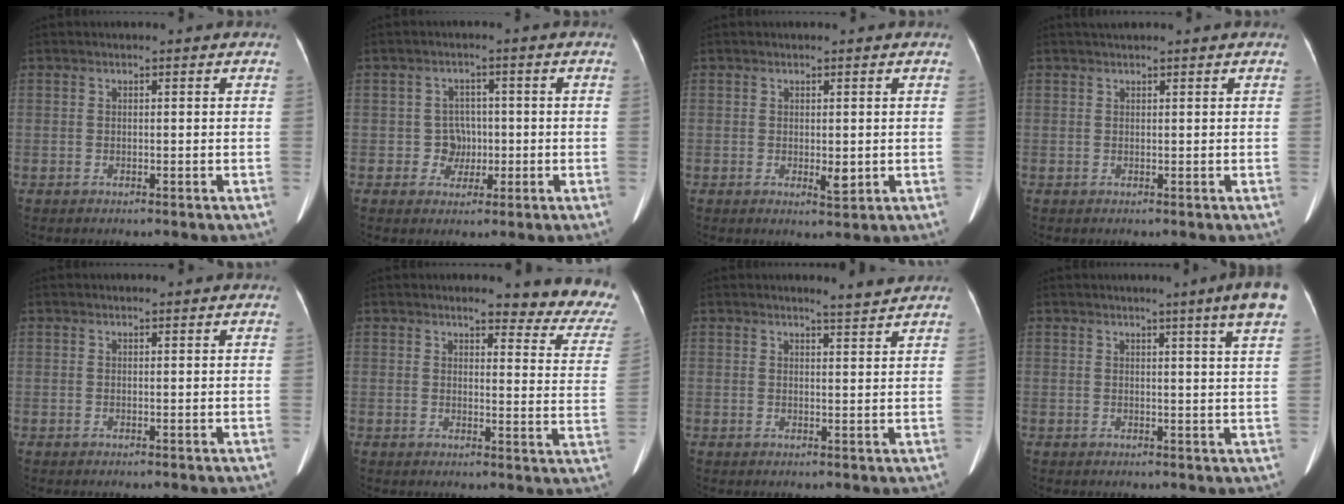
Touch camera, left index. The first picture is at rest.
{"total": 3.3, "force": [-0.4, 3.2, 0.6], "torque": [-0.003, 0.010, -0.001]}
{"total": 2.1, "force": [0.3, 0.9, 1.9], "torque": [-0.028, -0.006, 0.009]}
{"total": 1.9, "force": [1.8, 0.0, 0.8], "torque": [-0.009, 0.024, 0.033]}
{"total": 0.6, "force": [0.6, 0.0, 0.1], "torque": [-0.008, 0.008, 0.012]}
{"total": 13.8, "force": [13.1, 2.3, 3.9], "torque": [-0.007, -0.070, 0.113]}
{"total": 2.6, "force": [2.5, -0.5, 0.4], "torque": [-0.015, -0.010, 0.037]}
{"total": 5.9, "force": [4.0, -1.0, 4.3], "torque": [-0.059, -0.009, 0.038]}